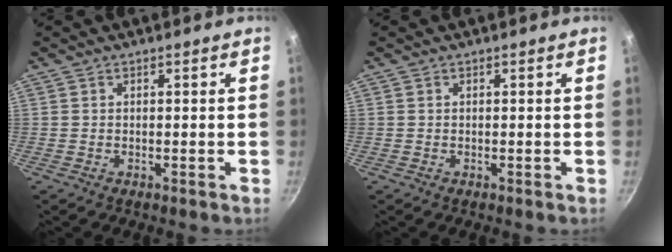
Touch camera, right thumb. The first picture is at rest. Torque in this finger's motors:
{"motor_torque": [0.04, 0.03, 0.17, 0.04, -0.01]}